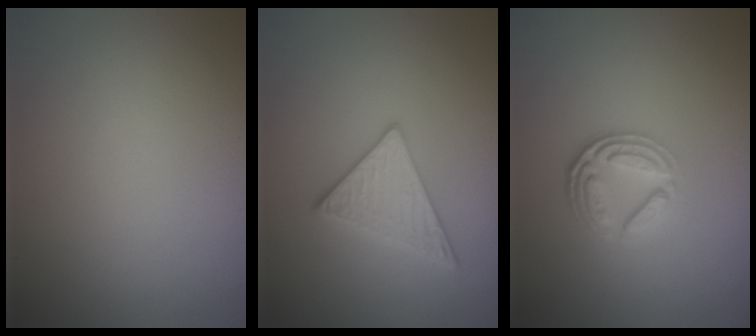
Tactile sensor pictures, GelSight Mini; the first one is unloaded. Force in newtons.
{"total": 3.0, "press": 3.0, "slide": 0.1}
{"total": 3.8, "press": 2.8, "slide": 2.6}